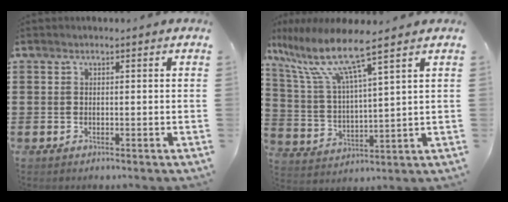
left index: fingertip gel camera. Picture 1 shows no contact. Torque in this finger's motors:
{"motor_torque": [1.38, 0.75, 0.99, 0.21]}